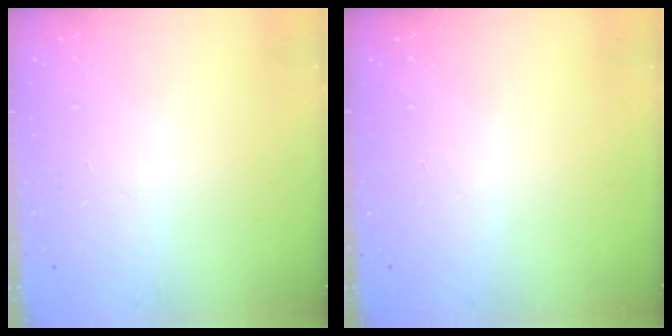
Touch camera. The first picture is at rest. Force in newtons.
{"total": 0.0}